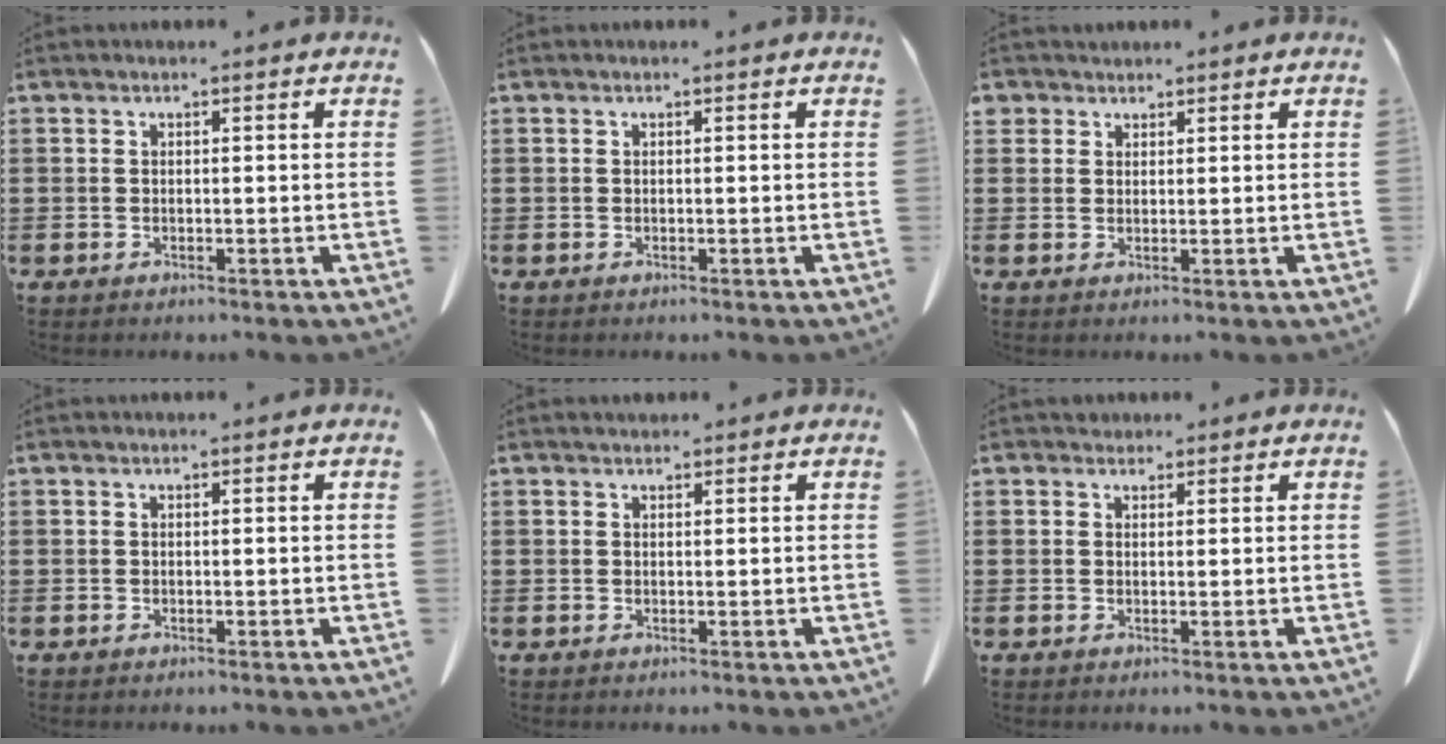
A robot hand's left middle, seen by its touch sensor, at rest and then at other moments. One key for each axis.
{"total": 0.0}
{"total": 1.9, "fx": 1.5, "fy": 1.2, "fz": 0.1, "tx": -0.007, "ty": 0.005, "tz": 0.031}
{"total": 0.0}
{"total": 0.6, "fx": 0.5, "fy": 0.3, "fz": 0.0, "tx": -0.002, "ty": 0.001, "tz": 0.011}
{"total": 1.3, "fx": 1.1, "fy": 0.7, "fz": 0.1, "tx": 0.003, "ty": 0.000, "tz": 0.019}